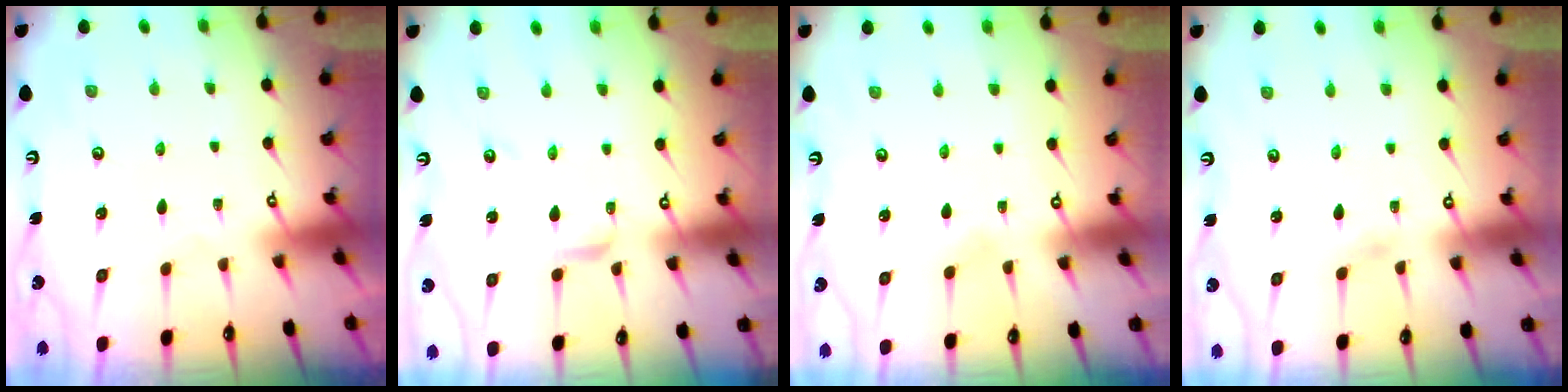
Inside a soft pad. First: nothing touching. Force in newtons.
{"total": 2.9, "press": 2.8, "slide": 0.3}
{"total": 2.6, "press": 2.6, "slide": 0.3}
{"total": 1.2, "press": 1.1, "slide": 0.2}